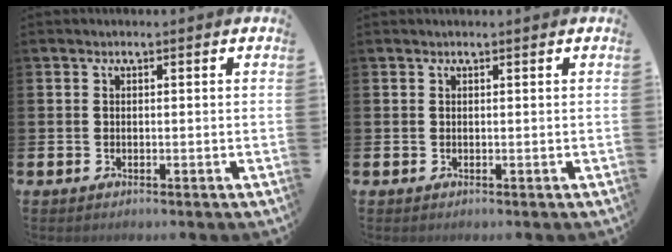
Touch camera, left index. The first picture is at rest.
{"total": 0.0}